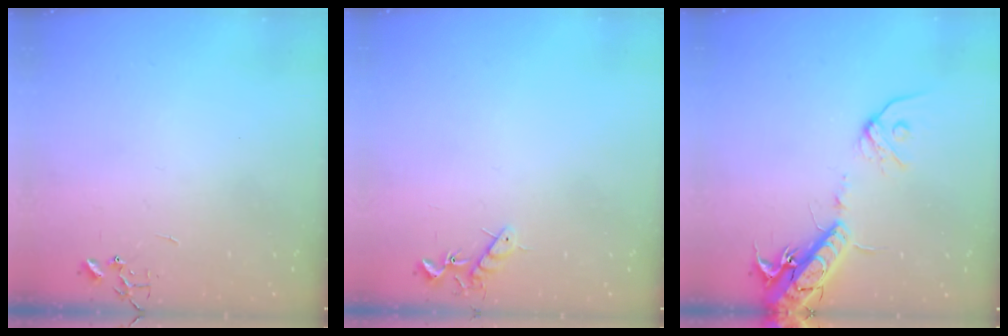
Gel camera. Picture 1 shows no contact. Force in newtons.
{"total": 7.0, "press": 6.9, "slide": 0.9}
{"total": 17.2, "press": 16.9, "slide": 3.1}